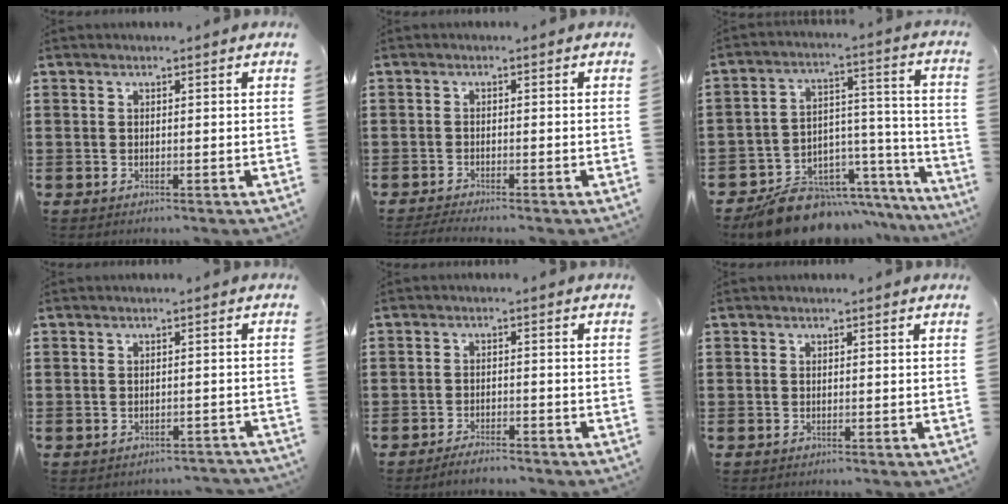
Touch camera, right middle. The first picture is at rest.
{"total": 1.4, "force": [-1.3, 0.0, 0.5], "torque": [-0.008, -0.001, -0.023]}
{"total": 10.3, "force": [-8.8, 4.8, 2.2], "torque": [-0.034, 0.041, -0.157]}
{"total": 1.2, "force": [-1.2, 0.2, 0.2], "torque": [-0.009, 0.000, -0.024]}
{"total": 2.6, "force": [-2.4, 0.2, 0.9], "torque": [-0.017, 0.002, -0.047]}
{"total": 0.0}